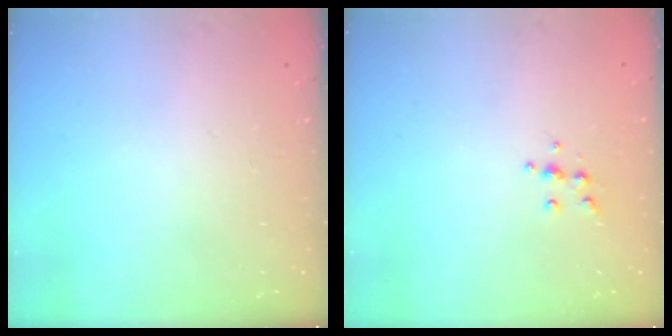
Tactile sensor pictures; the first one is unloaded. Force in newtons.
{"total": 4.7, "press": 4.6, "slide": 0.5}